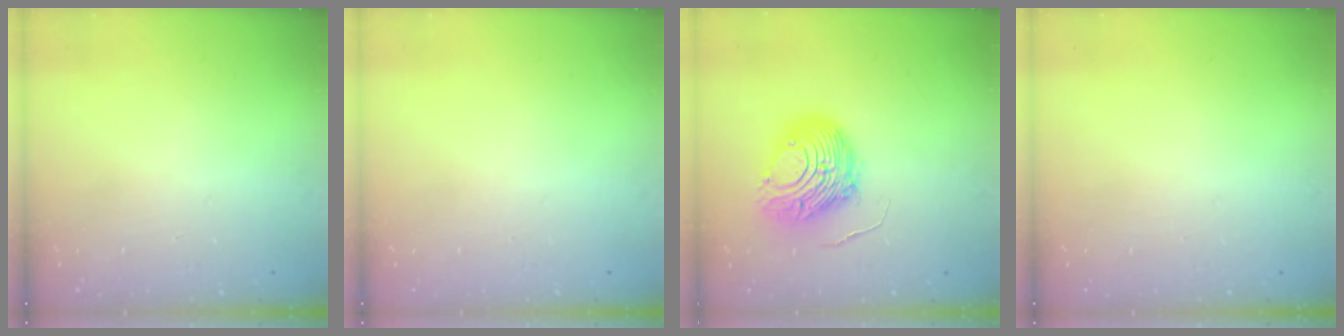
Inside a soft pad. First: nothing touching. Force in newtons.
{"total": 0.0}
{"total": 10.9, "press": 10.8, "slide": 1.3}
{"total": 0.0}